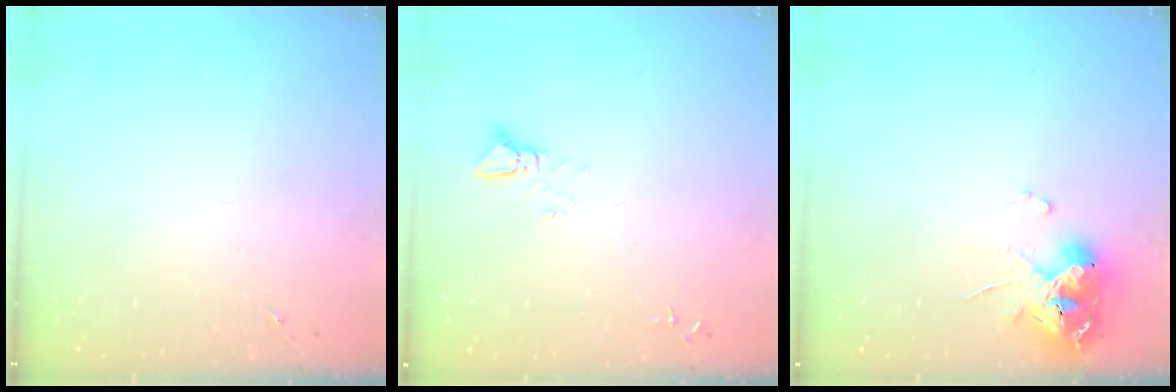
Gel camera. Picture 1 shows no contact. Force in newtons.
{"total": 2.4, "press": 2.4, "slide": 0.1}
{"total": 10.3, "press": 10.3, "slide": 1.3}